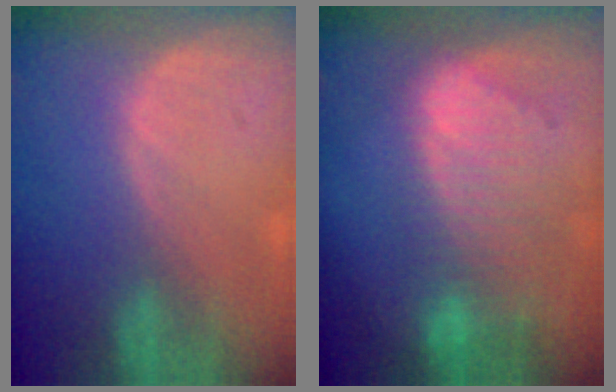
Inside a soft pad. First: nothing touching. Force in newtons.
{"total": 9.7, "press": 8.4, "slide": 5.0}